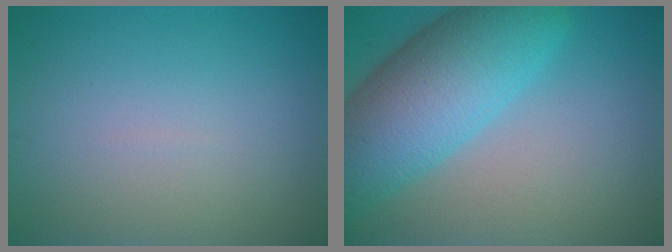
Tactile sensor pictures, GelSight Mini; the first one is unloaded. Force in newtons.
{"total": 10.0, "press": 10.0, "slide": 0.3}